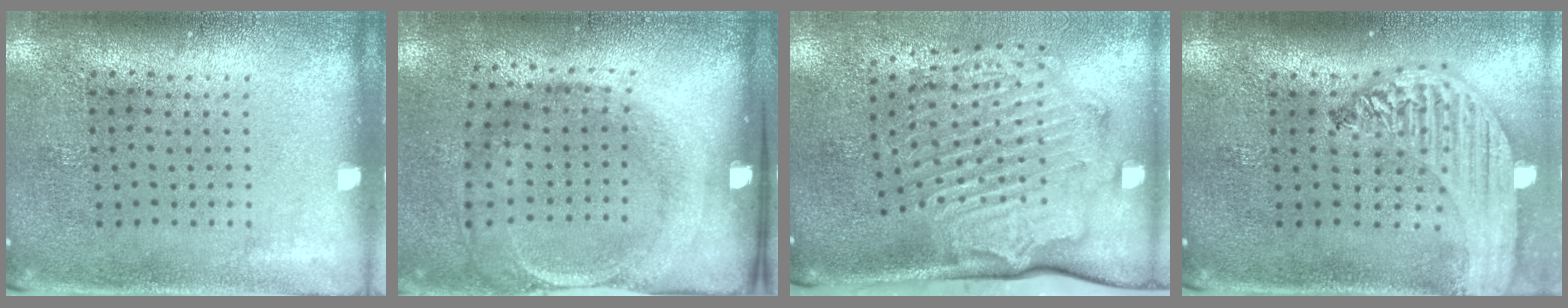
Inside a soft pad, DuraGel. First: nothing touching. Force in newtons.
{"total": 1.9, "press": 1.2, "slide": 1.5}
{"total": 2.4, "press": 2.2, "slide": 0.9}
{"total": 3.1, "press": 2.4, "slide": 1.9}